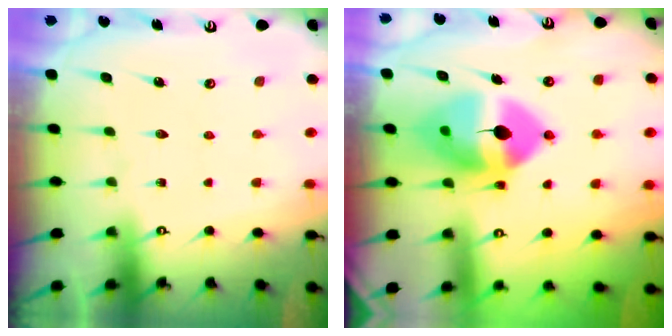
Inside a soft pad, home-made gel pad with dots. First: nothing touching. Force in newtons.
{"total": 13.7, "press": 13.5, "slide": 2.1}